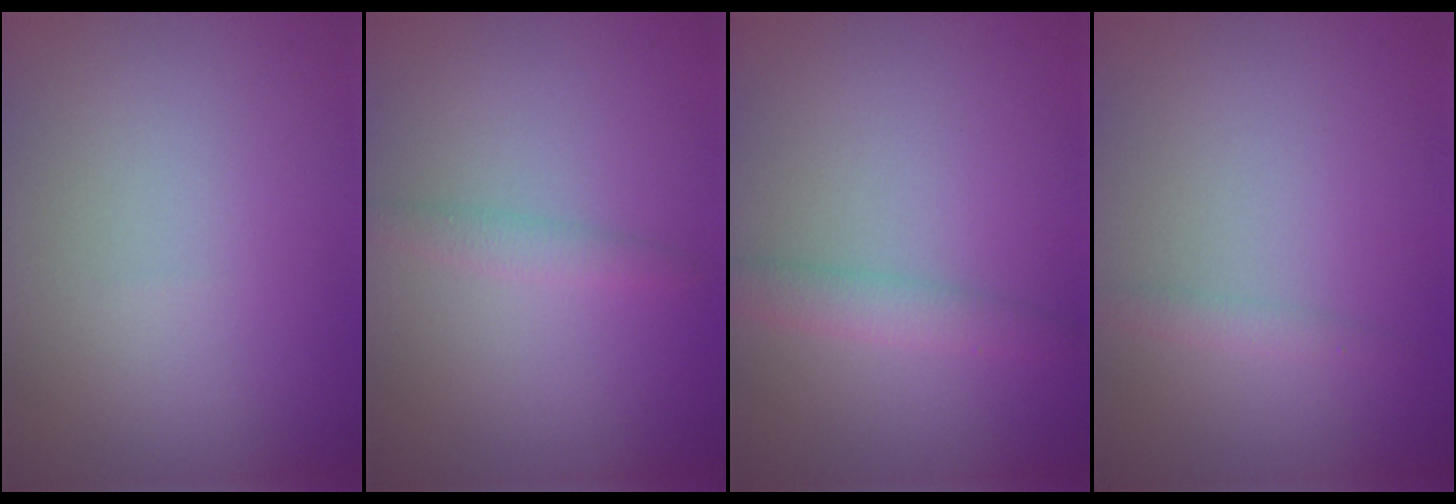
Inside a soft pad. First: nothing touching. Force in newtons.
{"total": 1.3, "press": 1.3, "slide": 0.1}
{"total": 2.2, "press": 2.2, "slide": 0.1}
{"total": 1.0, "press": 1.0, "slide": 0.0}